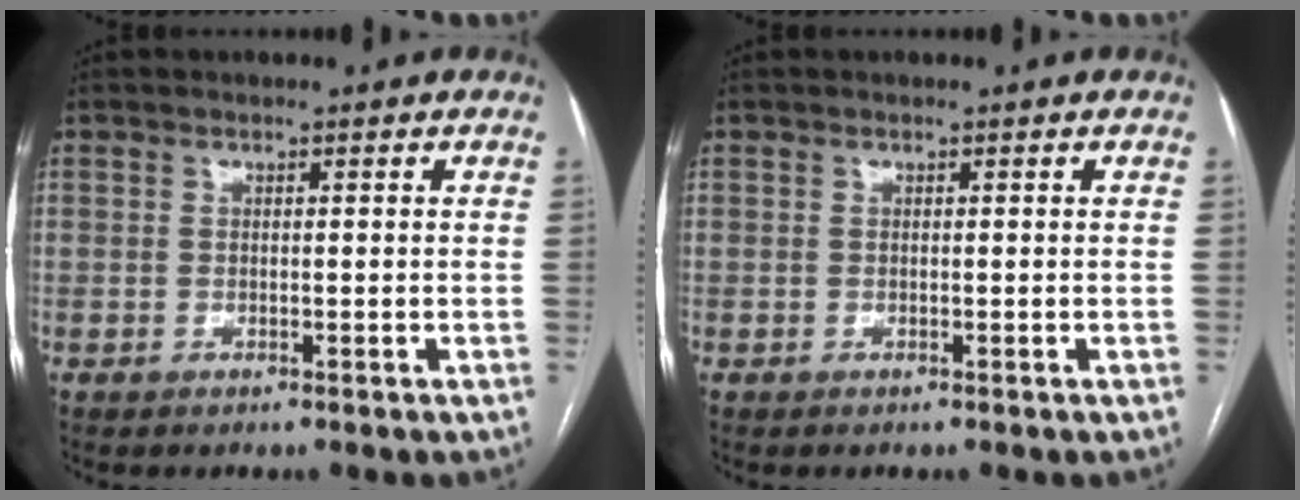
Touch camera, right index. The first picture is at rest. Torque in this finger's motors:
{"motor_torque": [0.03, 0.02, 0.00, 0.00]}